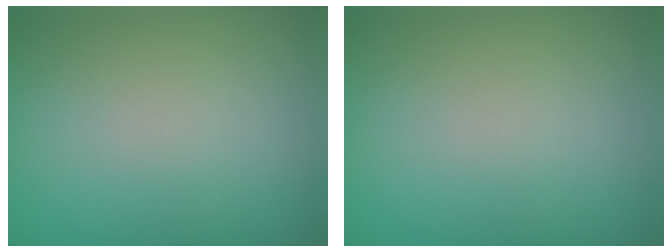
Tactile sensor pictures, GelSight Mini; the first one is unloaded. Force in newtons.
{"total": 0.0}